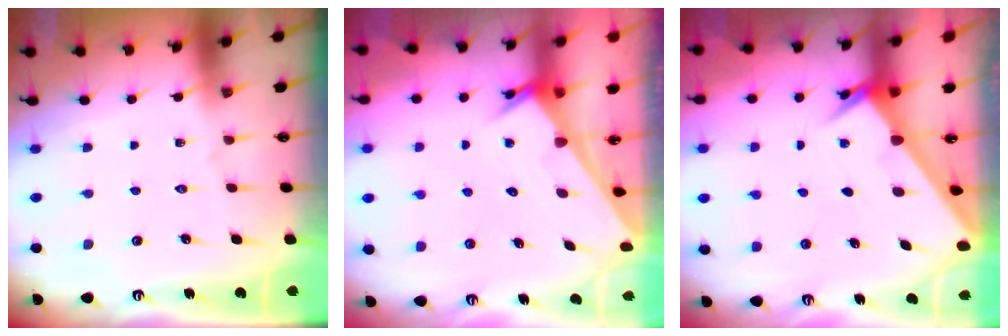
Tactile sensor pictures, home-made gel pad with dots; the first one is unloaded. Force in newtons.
{"total": 2.5, "press": 2.5, "slide": 0.1}
{"total": 2.4, "press": 2.4, "slide": 0.3}